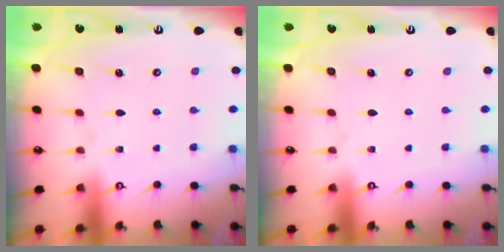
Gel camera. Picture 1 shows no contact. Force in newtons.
{"total": 0.0}